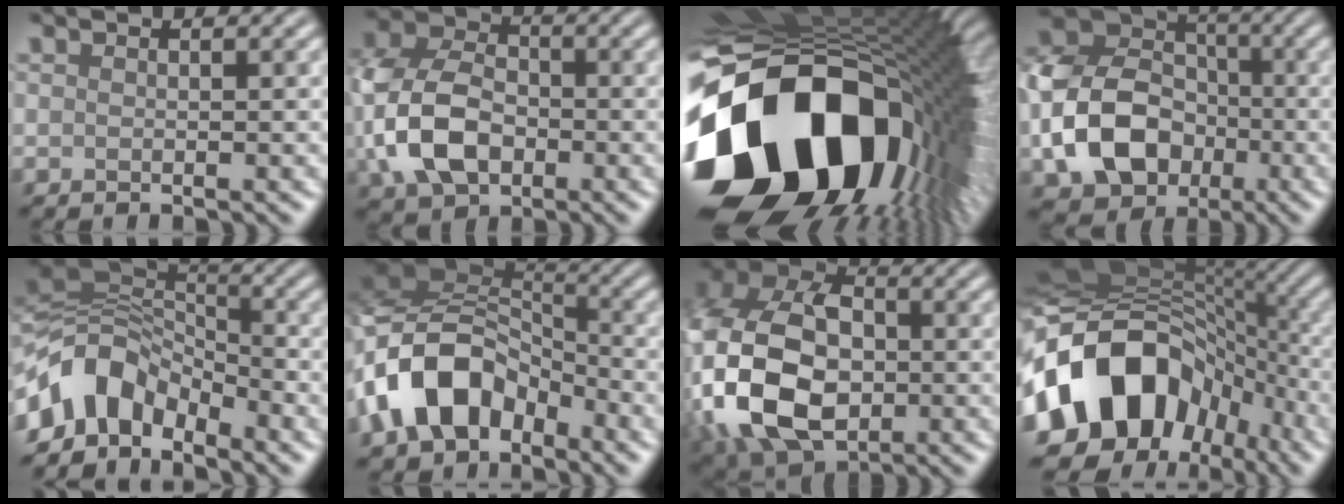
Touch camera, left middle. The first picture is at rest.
{"total": 8.8, "force": [-1.7, 6.4, 5.9], "torque": [-0.140, 0.002, -0.045]}
{"total": 20.6, "force": [-5.3, 13.2, 15.0], "torque": [-0.326, -0.067, -0.063]}
{"total": 10.8, "force": [-2.7, 8.4, 6.2], "torque": [-0.127, -0.003, -0.056]}
{"total": 7.0, "force": [-4.1, 4.2, 3.8], "torque": [-0.060, 0.011, -0.088]}
{"total": 9.4, "force": [-4.3, 6.2, 5.6], "torque": [-0.096, 0.014, -0.091]}
{"total": 15.7, "force": [-2.6, 11.1, 10.8], "torque": [-0.241, -0.012, -0.050]}
{"total": 14.7, "force": [-4.9, 11.0, 8.4], "torque": [-0.139, -0.003, -0.090]}